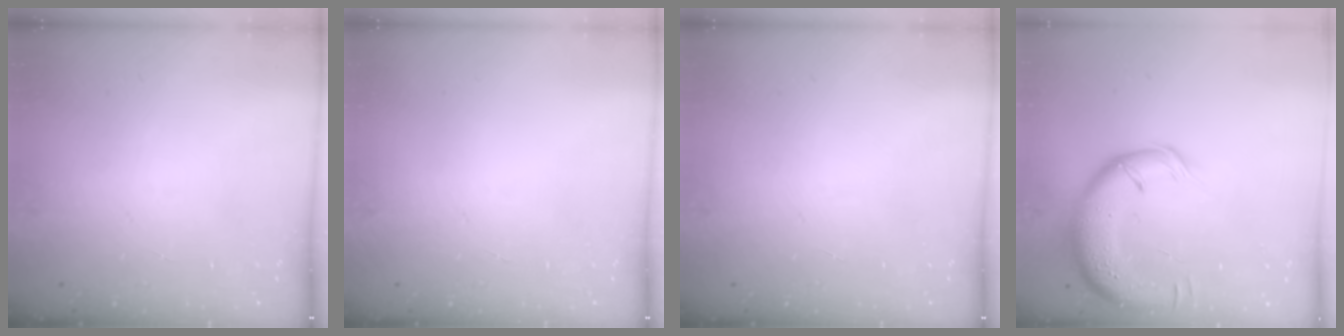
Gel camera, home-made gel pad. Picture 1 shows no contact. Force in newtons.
{"total": 0.0}
{"total": 0.0}
{"total": 14.0, "press": 13.7, "slide": 2.9}